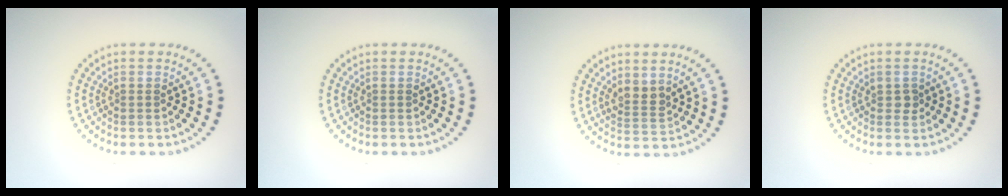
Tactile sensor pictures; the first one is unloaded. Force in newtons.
{"total": 0.0}
{"total": 2.0, "press": 1.7, "slide": 1.2}
{"total": 0.9, "press": 0.9, "slide": 0.2}